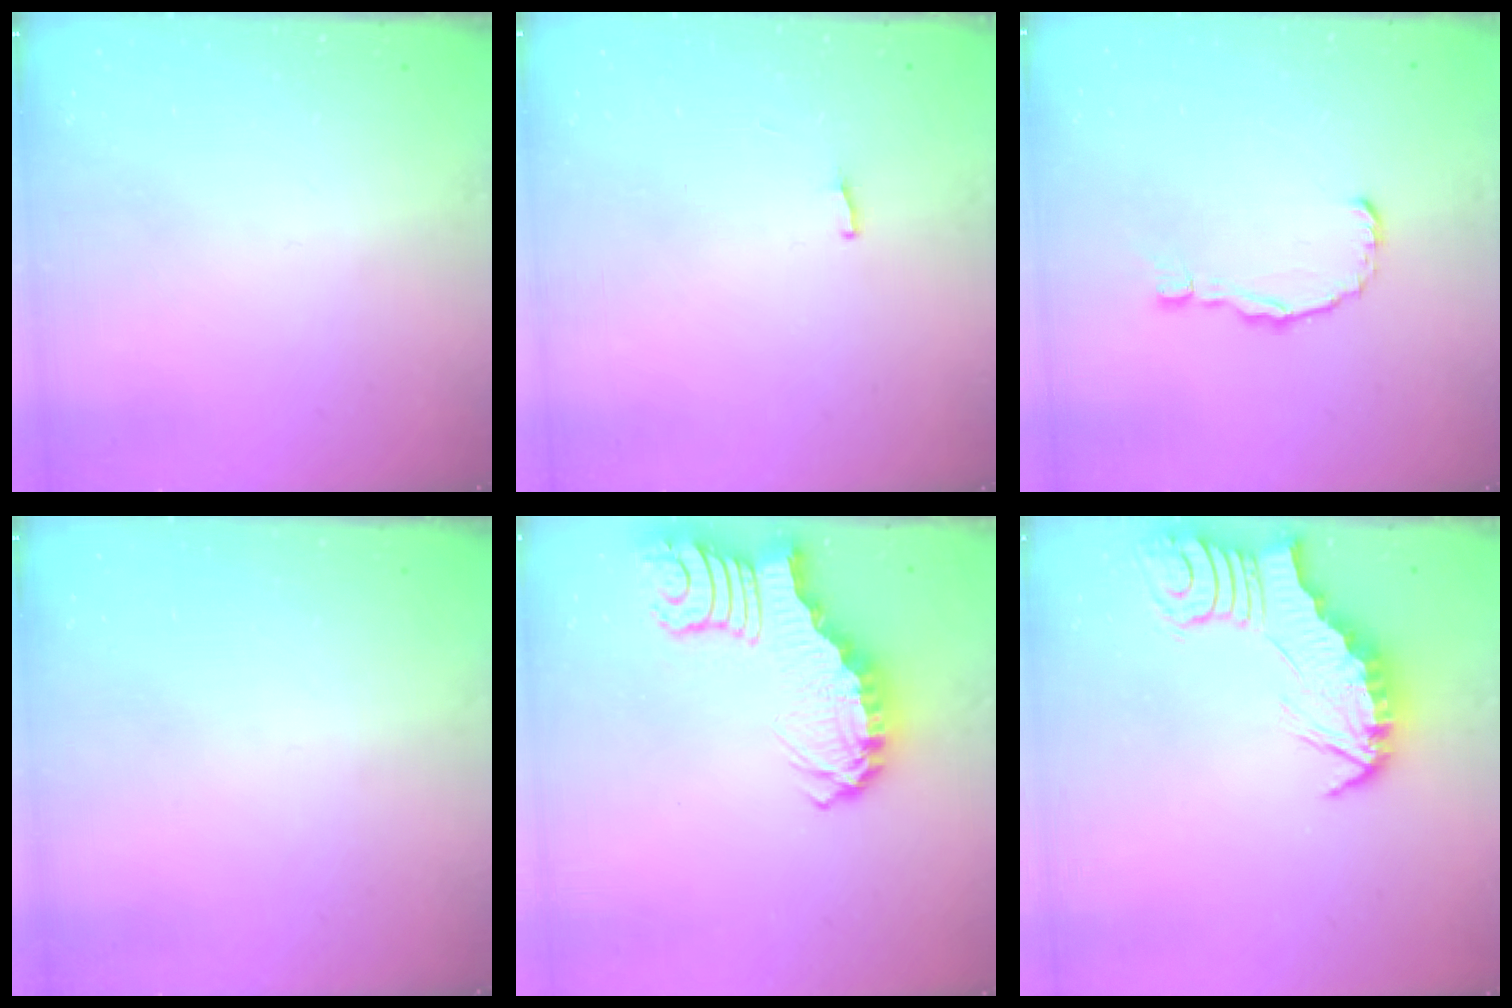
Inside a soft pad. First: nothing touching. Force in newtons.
{"total": 0.0}
{"total": 3.2, "press": 3.1, "slide": 0.4}
{"total": 0.0}
{"total": 3.5, "press": 3.4, "slide": 0.6}
{"total": 2.8, "press": 2.8, "slide": 0.3}